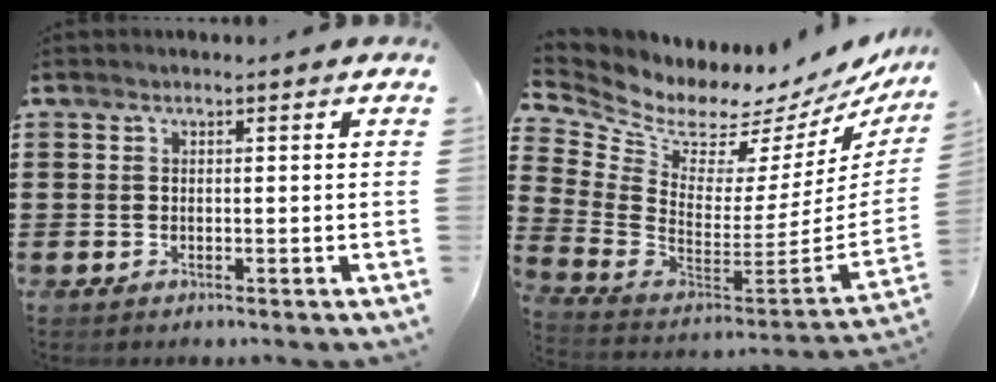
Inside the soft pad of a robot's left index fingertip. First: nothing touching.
{"total": 4.8, "force": [4.1, 2.3, 1.1], "torque": [-0.059, -0.056, 0.066]}